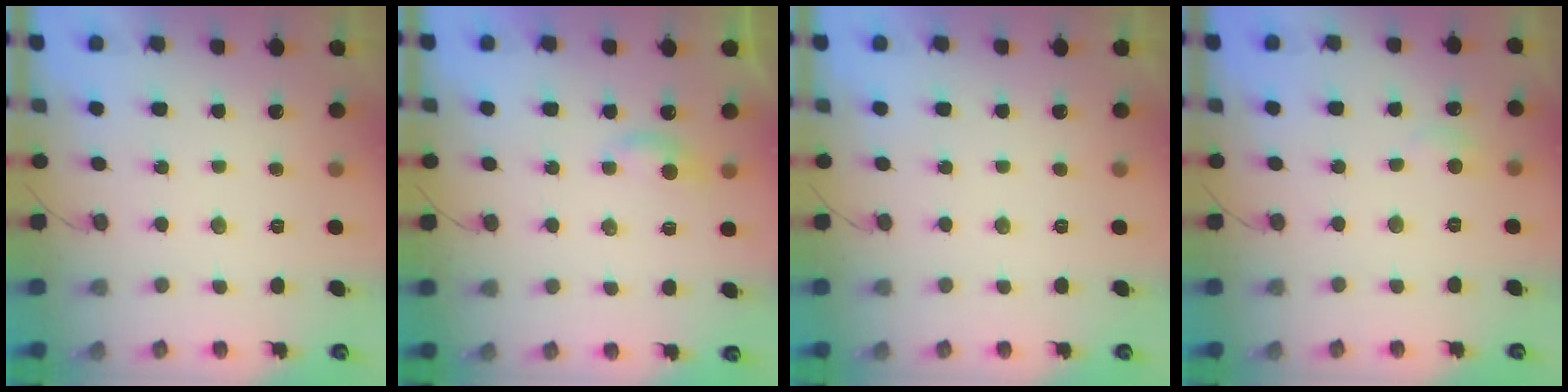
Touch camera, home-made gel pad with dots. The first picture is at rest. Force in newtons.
{"total": 5.4, "press": 5.4, "slide": 0.6}
{"total": 0.0}
{"total": 5.8, "press": 5.8, "slide": 0.7}